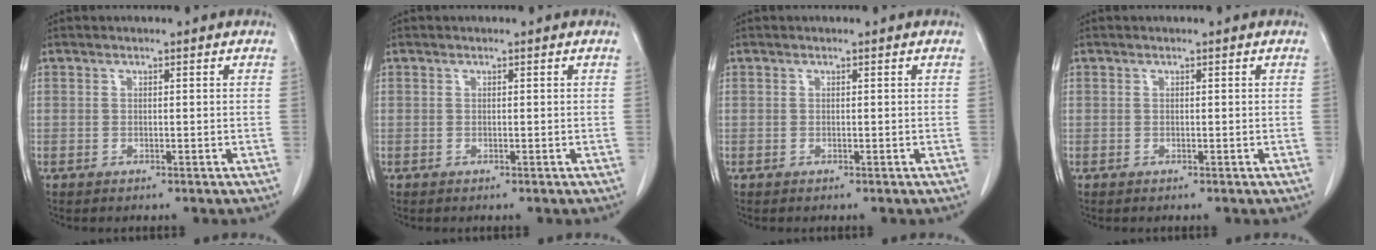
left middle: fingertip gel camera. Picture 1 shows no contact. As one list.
[{"total": 0.0}, {"total": 0.0}, {"total": 0.0}]